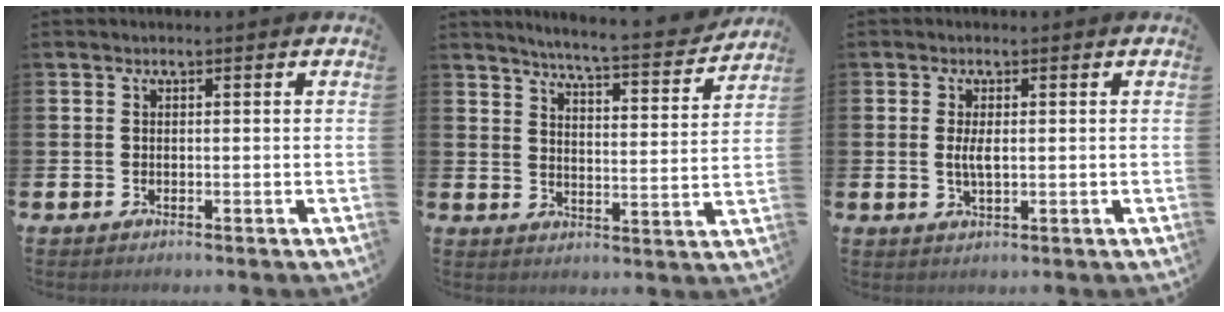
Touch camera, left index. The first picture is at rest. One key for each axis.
{"total": 5.7, "fx": 5.5, "fy": -0.3, "fz": 1.5, "tx": -0.044, "ty": -0.048, "tz": 0.089}
{"total": 2.6, "fx": 0.2, "fy": 0.9, "fz": 2.4, "tx": -0.042, "ty": 0.001, "tz": 0.002}